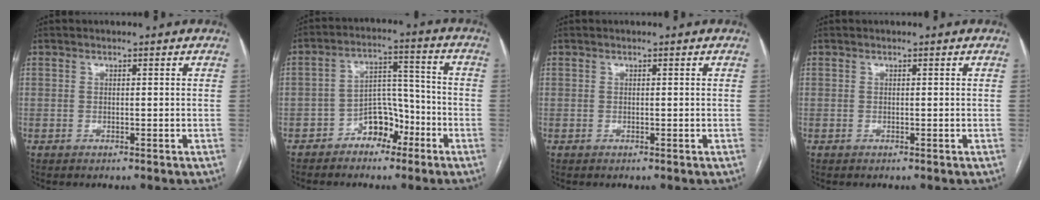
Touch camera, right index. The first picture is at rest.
{"total": 6.9, "force": [-4.0, 4.3, 3.5], "torque": [-0.054, 0.029, -0.066]}
{"total": 0.0}
{"total": 0.0}